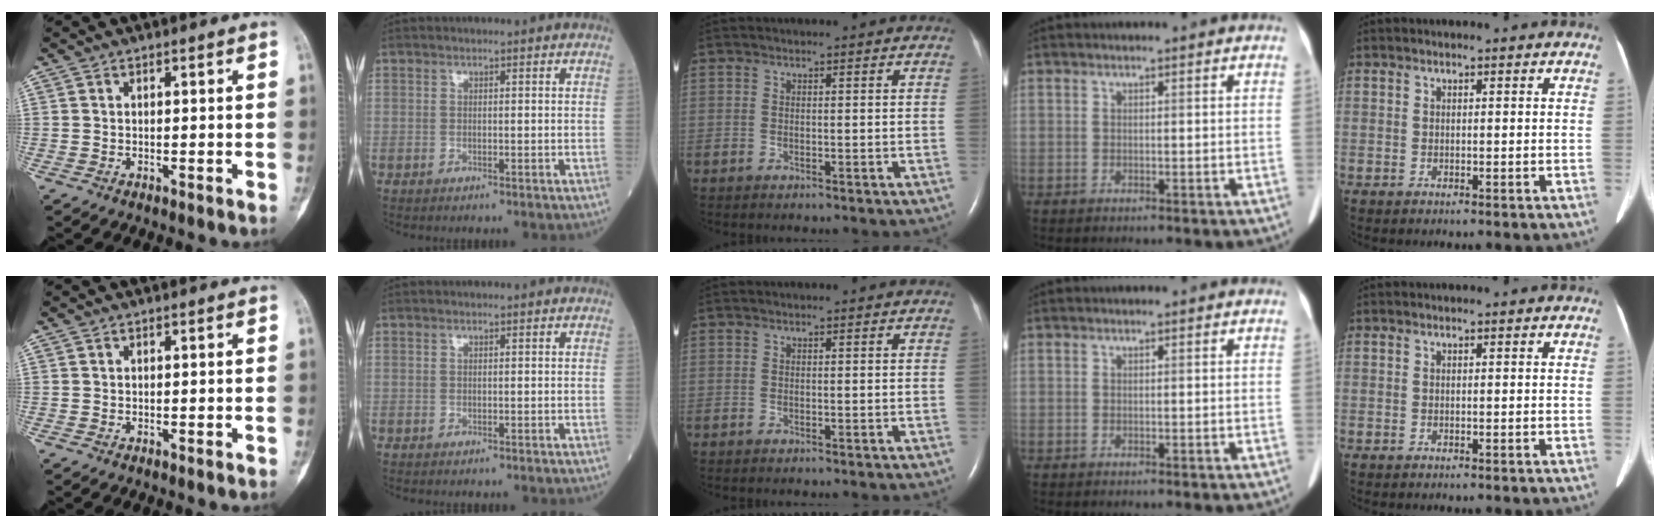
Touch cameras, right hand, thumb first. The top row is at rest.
{}